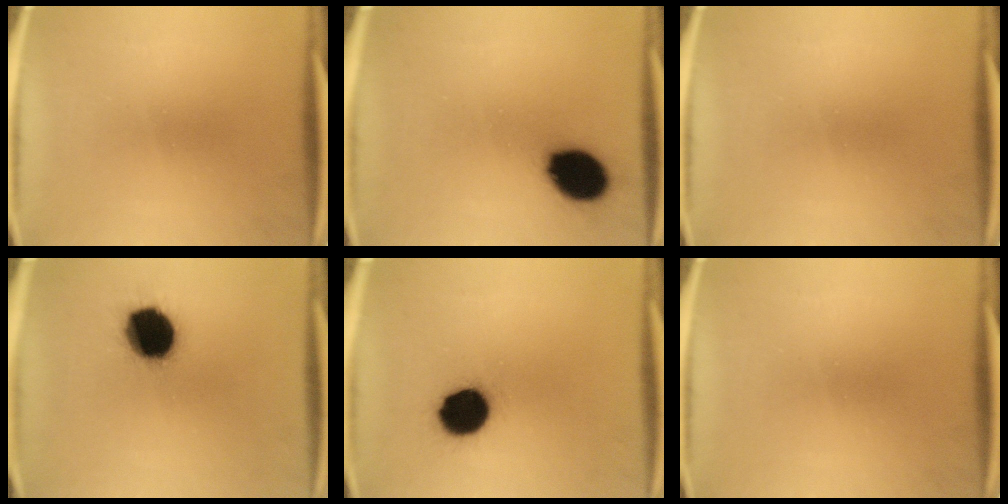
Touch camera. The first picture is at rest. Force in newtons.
{"total": 12.9}
{"total": 0.0}
{"total": 16.1}
{"total": 13.0}
{"total": 0.0}